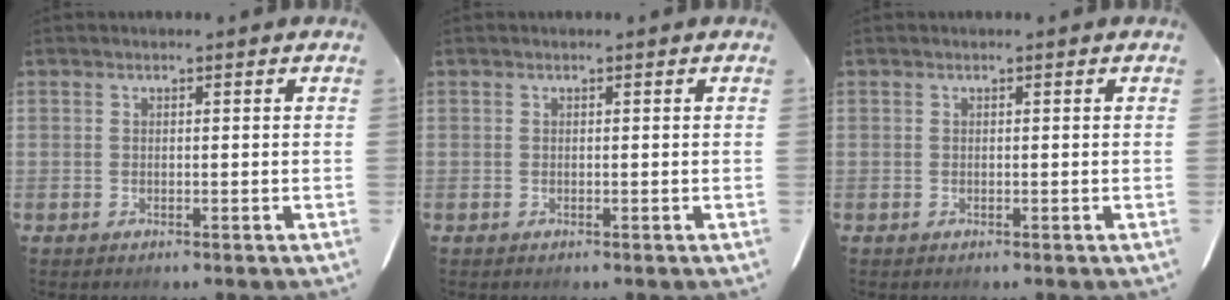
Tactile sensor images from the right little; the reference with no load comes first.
{"total": 0.0}
{"total": 0.0}